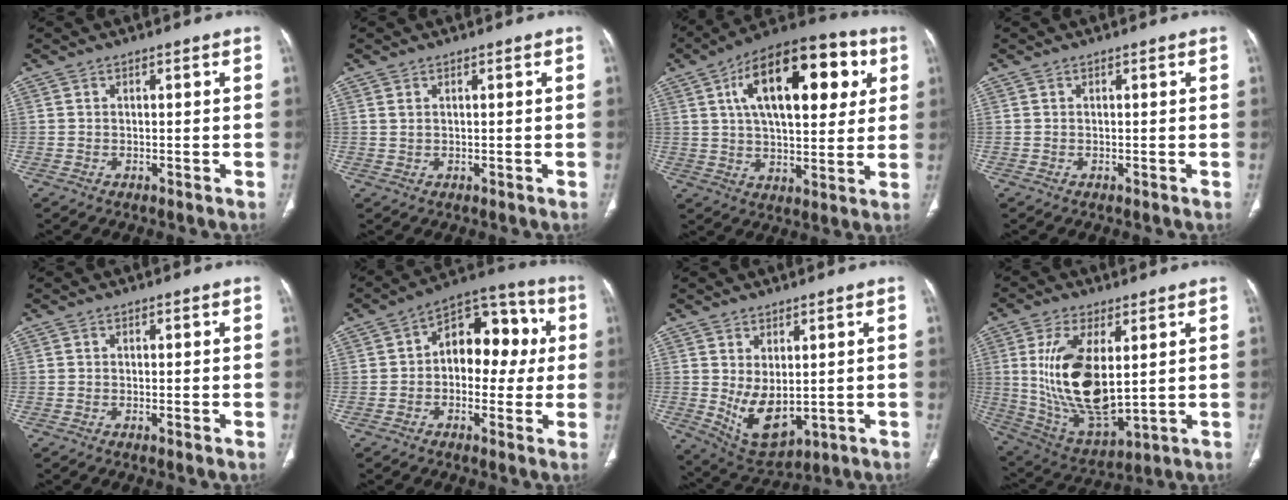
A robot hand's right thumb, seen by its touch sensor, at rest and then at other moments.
{"total": 0.7, "force": [0.4, 0.3, 0.5], "torque": [-0.010, 0.005, 0.010]}
{"total": 23.7, "force": [7.6, 11.3, 19.4], "torque": [-0.271, 0.007, 0.111]}
{"total": 0.0}
{"total": 0.8, "force": [-0.3, 0.1, 0.8], "torque": [-0.017, -0.002, -0.004]}
{"total": 14.5, "force": [1.5, 9.3, 11.0], "torque": [-0.102, 0.041, 0.010]}
{"total": 9.3, "force": [0.1, 5.3, 7.7], "torque": [-0.118, -0.017, 0.030]}
{"total": 18.4, "force": [2.9, 8.5, 16.0], "torque": [-0.304, -0.025, 0.073]}